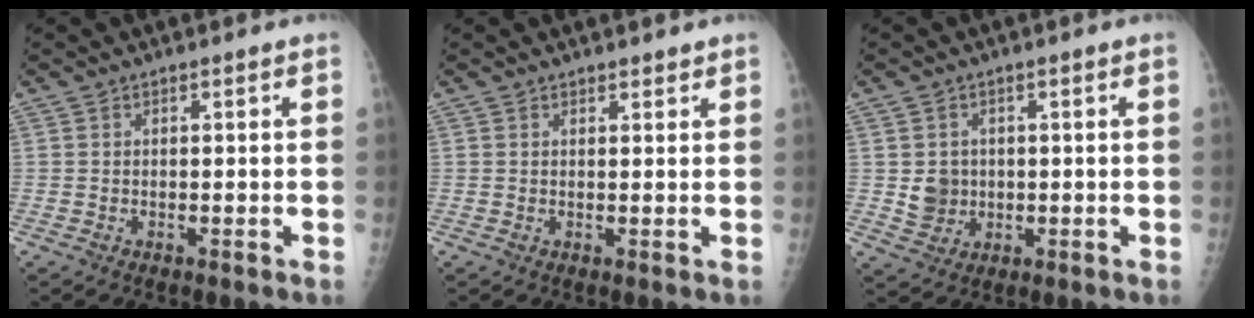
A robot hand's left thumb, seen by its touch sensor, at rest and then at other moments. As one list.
[{"total": 1.5, "force": [1.3, 0.6, 0.4], "torque": [0.005, -0.007, 0.016]}, {"total": 4.6, "force": [0.2, 4.3, 1.7], "torque": [-0.008, 0.000, 0.012]}]